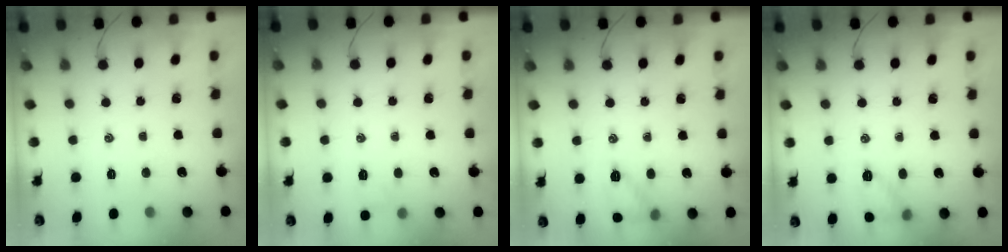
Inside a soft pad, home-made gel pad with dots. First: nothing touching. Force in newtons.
{"total": 3.6, "press": 3.4, "slide": 1.2}
{"total": 8.8, "press": 8.7, "slide": 0.7}
{"total": 8.0, "press": 7.9, "slide": 0.8}